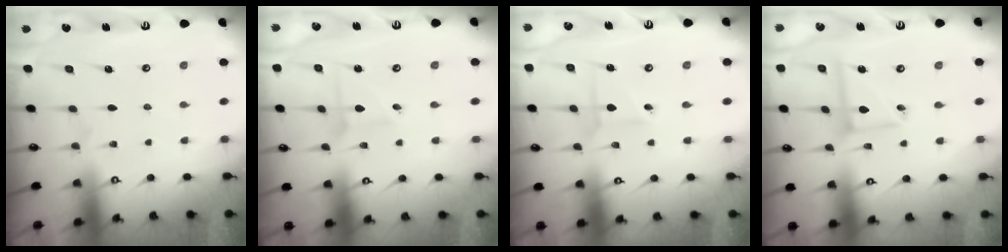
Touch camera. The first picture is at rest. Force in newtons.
{"total": 2.4, "press": 2.4, "slide": 0.2}
{"total": 2.8, "press": 2.8, "slide": 0.3}
{"total": 7.0, "press": 7.0, "slide": 0.5}